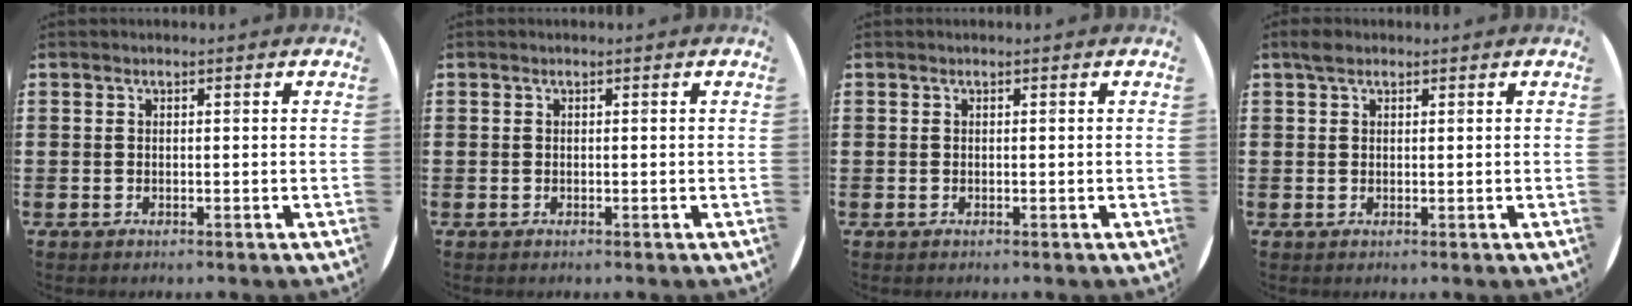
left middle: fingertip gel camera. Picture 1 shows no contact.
{"total": 0.0}
{"total": 0.0}
{"total": 1.5, "force": [1.1, 0.8, 0.6], "torque": [-0.005, 0.003, 0.018]}